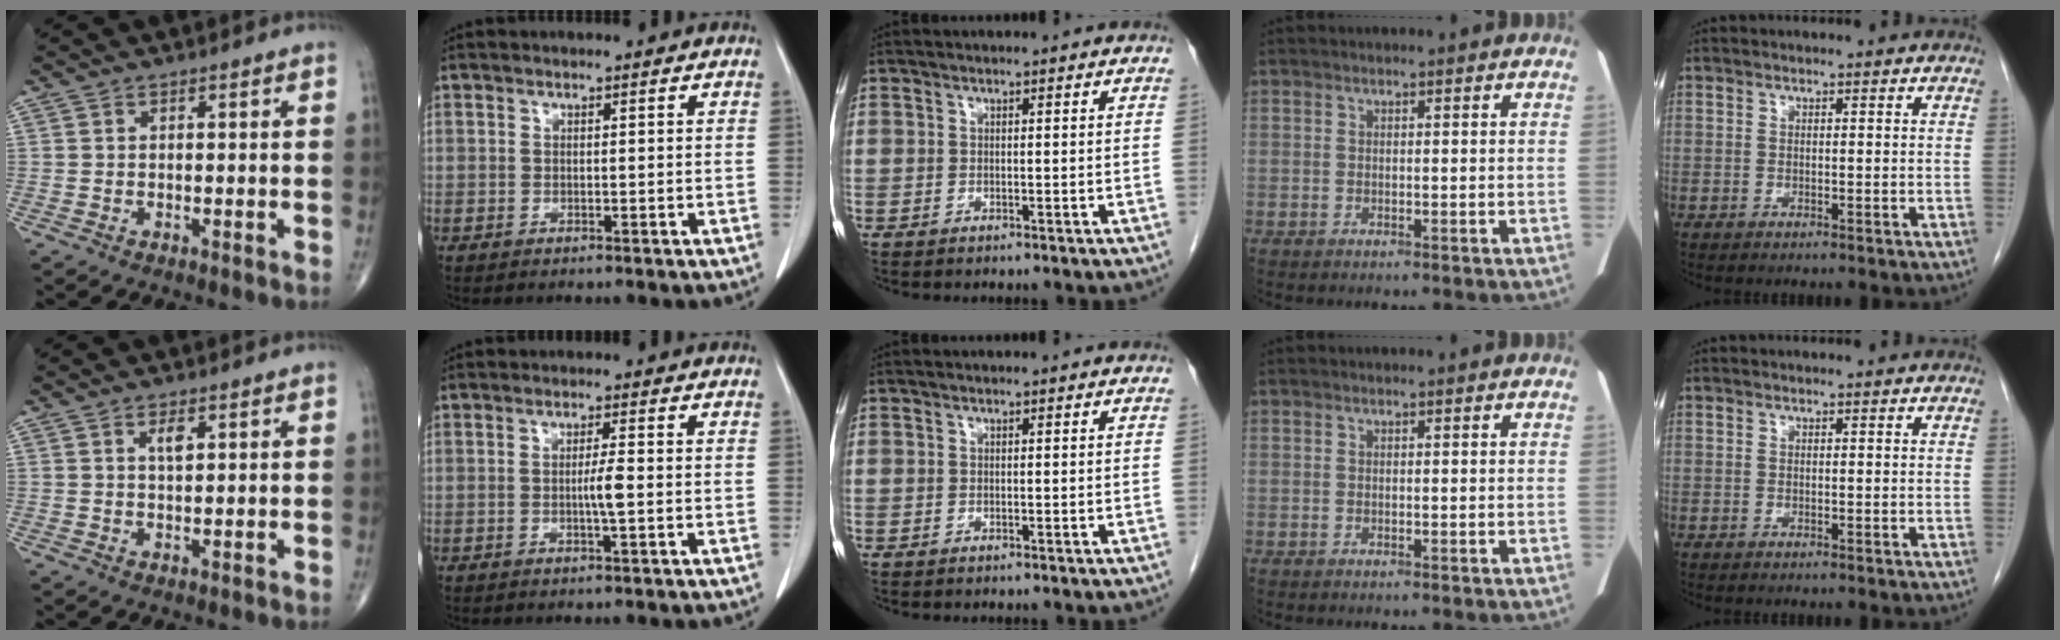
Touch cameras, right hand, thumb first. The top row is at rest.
{"thumb": {"total": 2.5, "force": [1.0, 1.0, 2.0], "torque": [-0.032, -0.004, 0.019]}, "index": {"total": 2.5, "force": [-0.3, -0.2, 2.5], "torque": [-0.045, 0.000, -0.004]}}